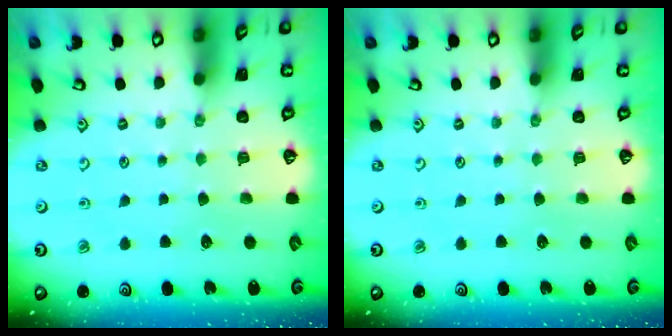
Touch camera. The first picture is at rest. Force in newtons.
{"total": 0.0}